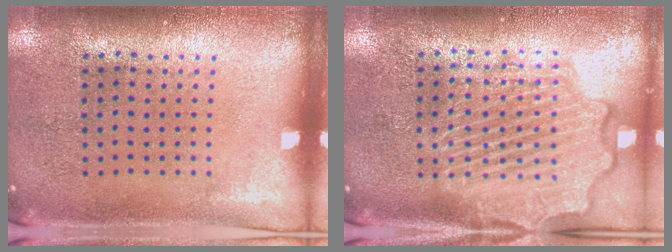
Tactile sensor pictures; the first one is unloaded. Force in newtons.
{"total": 4.4, "press": 4.3, "slide": 0.4}